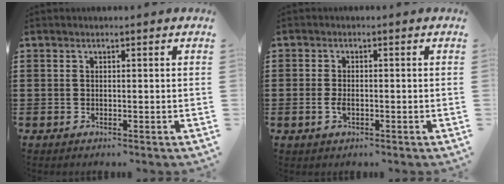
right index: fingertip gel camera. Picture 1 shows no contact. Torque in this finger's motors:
{"motor_torque": [-0.51, 0.80, 0.01, 0.01]}